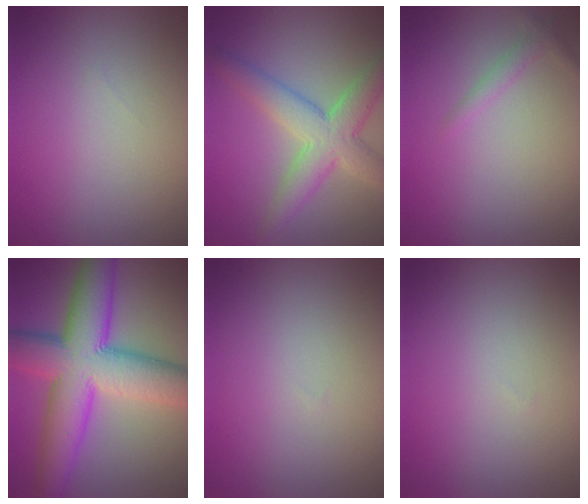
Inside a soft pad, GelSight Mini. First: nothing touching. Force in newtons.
{"total": 5.6, "press": 5.6, "slide": 0.2}
{"total": 1.1, "press": 1.1, "slide": 0.0}
{"total": 12.5, "press": 12.5, "slide": 0.2}
{"total": 0.0}
{"total": 0.0}